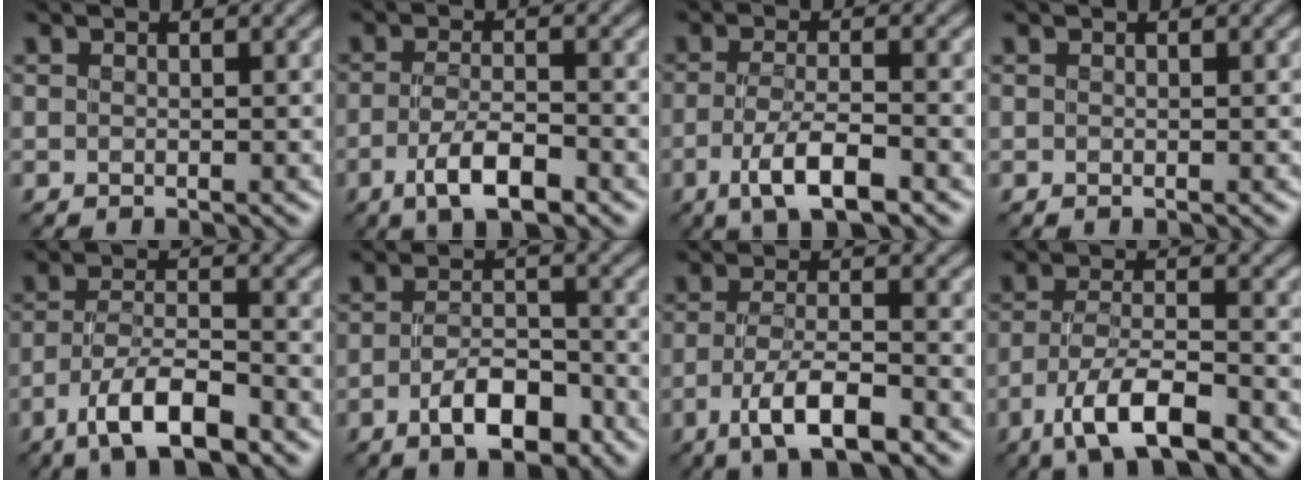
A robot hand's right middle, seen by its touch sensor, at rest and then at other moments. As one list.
[{"total": 4.4, "force": [-2.3, 1.3, 3.5], "torque": [-0.070, -0.001, -0.044]}, {"total": 4.9, "force": [-2.5, 1.2, 4.0], "torque": [-0.078, -0.002, -0.051]}, {"total": 0.0}, {"total": 6.4, "force": [-4.1, 1.8, 4.5], "torque": [-0.083, 0.003, -0.076]}, {"total": 4.9, "force": [-2.6, 1.9, 3.7], "torque": [-0.061, 0.005, -0.044]}, {"total": 5.4, "force": [-3.1, 1.4, 4.2], "torque": [-0.081, 0.000, -0.059]}, {"total": 6.8, "force": [-4.3, 1.9, 4.9], "torque": [-0.091, 0.001, -0.080]}]